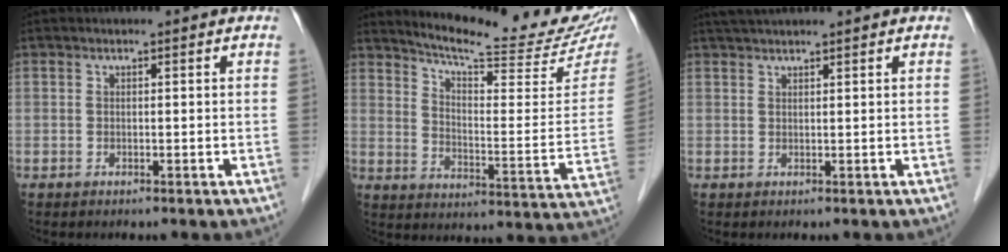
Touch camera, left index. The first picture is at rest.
{"total": 19.5, "force": [18.2, 0.1, 7.0], "torque": [-0.110, -0.082, 0.239]}
{"total": 3.6, "force": [3.2, -0.5, 1.6], "torque": [-0.020, 0.029, 0.057]}